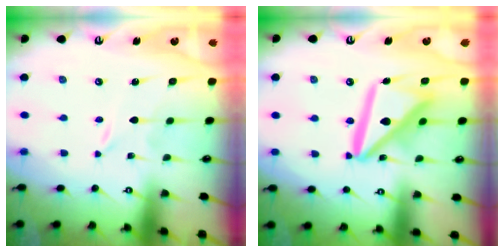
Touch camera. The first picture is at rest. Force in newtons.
{"total": 16.0, "press": 15.9, "slide": 1.7}